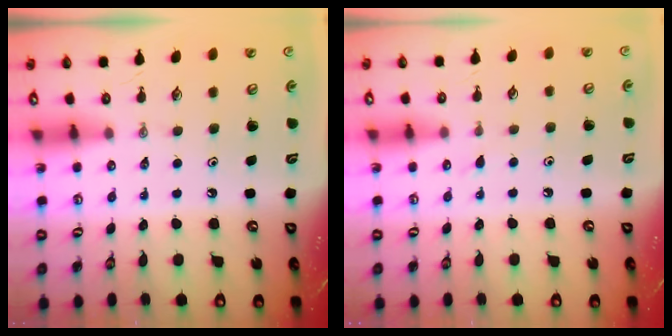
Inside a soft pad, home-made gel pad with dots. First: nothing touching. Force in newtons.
{"total": 4.4, "press": 4.4, "slide": 0.6}